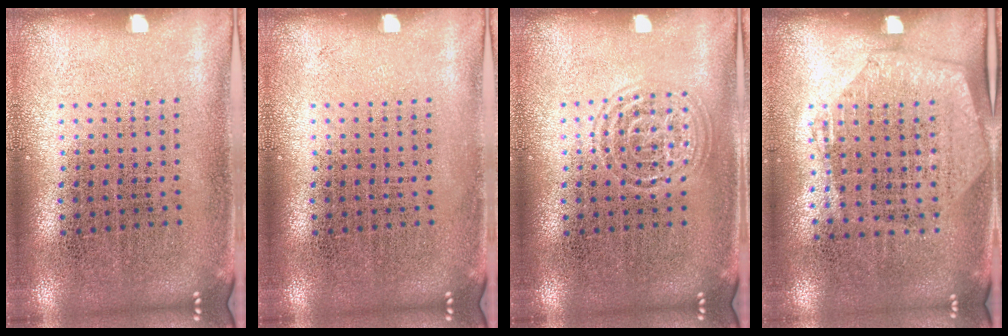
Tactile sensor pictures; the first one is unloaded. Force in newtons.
{"total": 0.0}
{"total": 1.3, "press": 1.3, "slide": 0.1}
{"total": 1.5, "press": 1.3, "slide": 0.7}